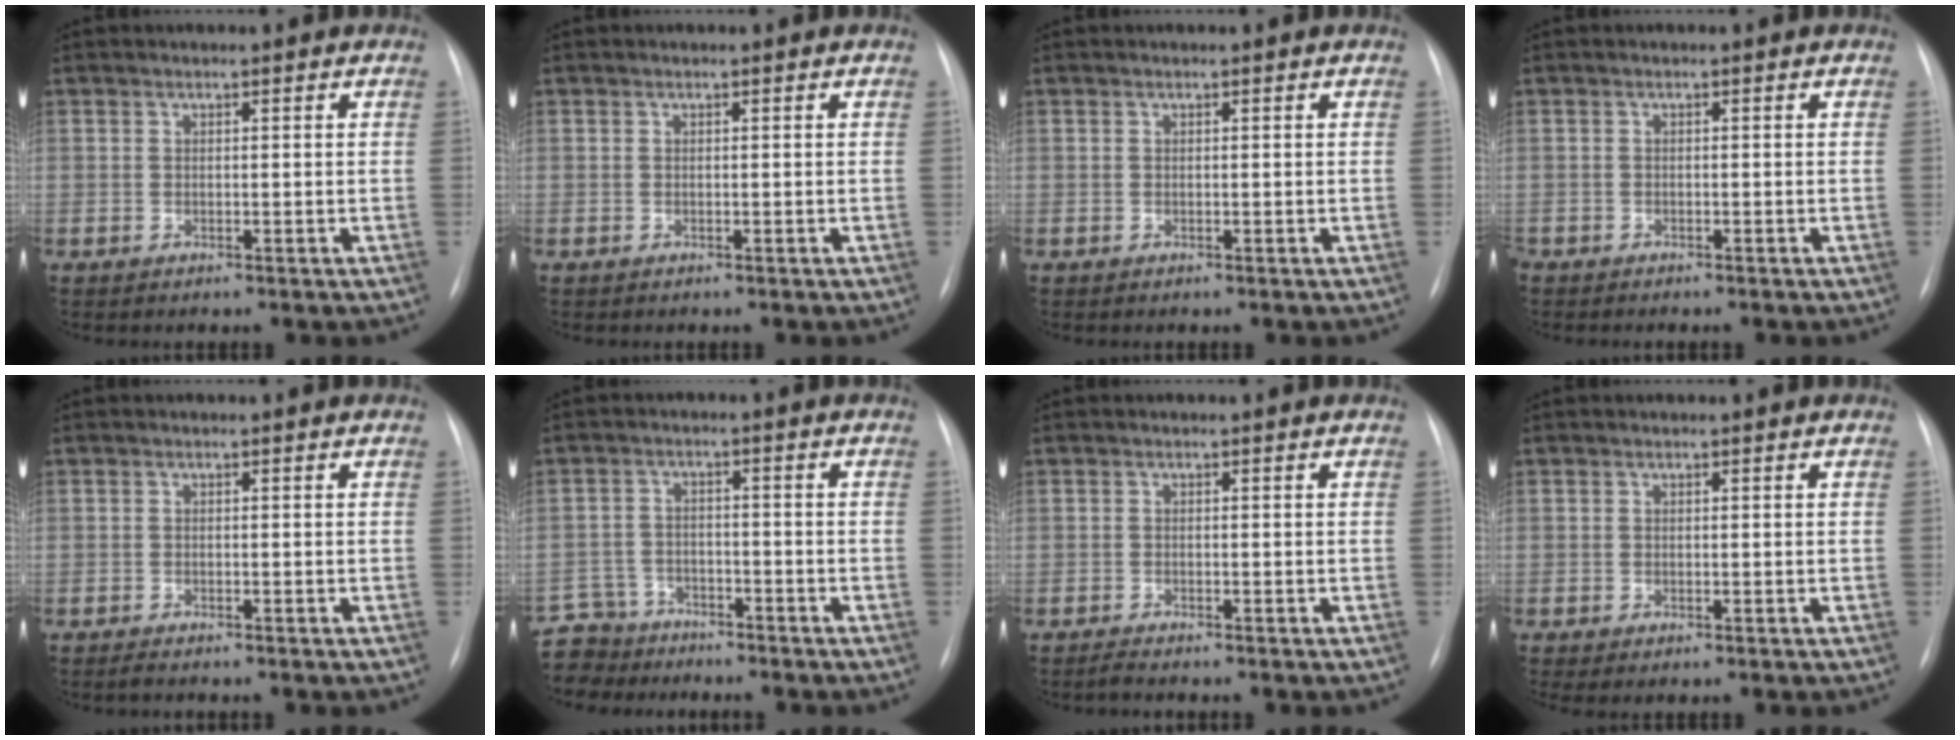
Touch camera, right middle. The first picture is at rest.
{"total": 0.0}
{"total": 0.0}
{"total": 1.3, "force": [-1.1, 0.4, 0.4], "torque": [-0.007, 0.000, -0.017]}
{"total": 0.9, "force": [-0.8, 0.1, 0.3], "torque": [-0.013, -0.003, -0.014]}
{"total": 7.3, "force": [-6.6, 3.2, -0.6], "torque": [0.006, 0.005, -0.121]}
{"total": 1.0, "force": [-0.9, -0.1, 0.3], "torque": [-0.012, -0.004, -0.019]}
{"total": 0.9, "force": [-0.5, 0.2, 0.8], "torque": [-0.012, -0.005, -0.005]}